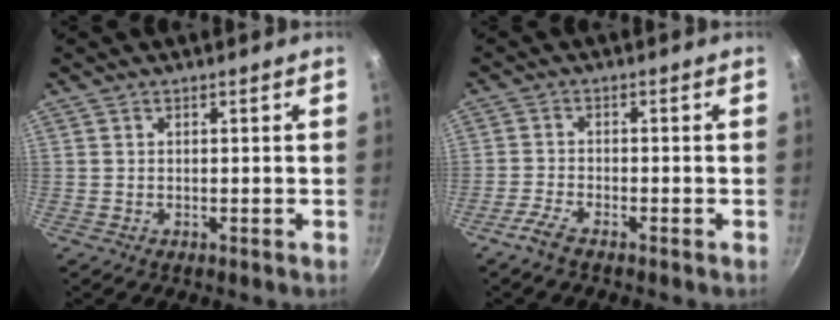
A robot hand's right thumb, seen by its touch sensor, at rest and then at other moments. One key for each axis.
{"total": 3.3, "fx": -2.6, "fy": 0.9, "fz": 1.9, "tx": -0.053, "ty": 0.018, "tz": -0.058}